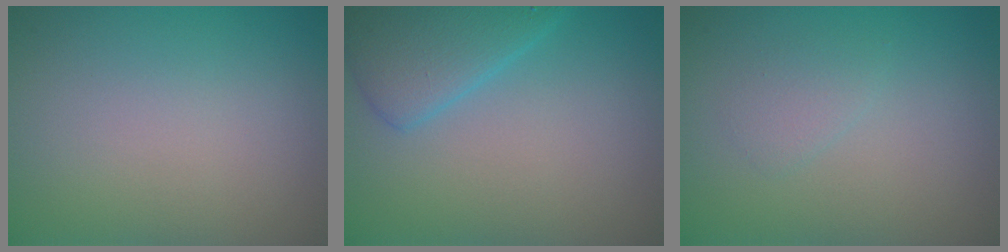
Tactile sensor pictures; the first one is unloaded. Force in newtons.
{"total": 4.3, "press": 4.2, "slide": 0.4}
{"total": 1.1, "press": 1.1, "slide": 0.1}